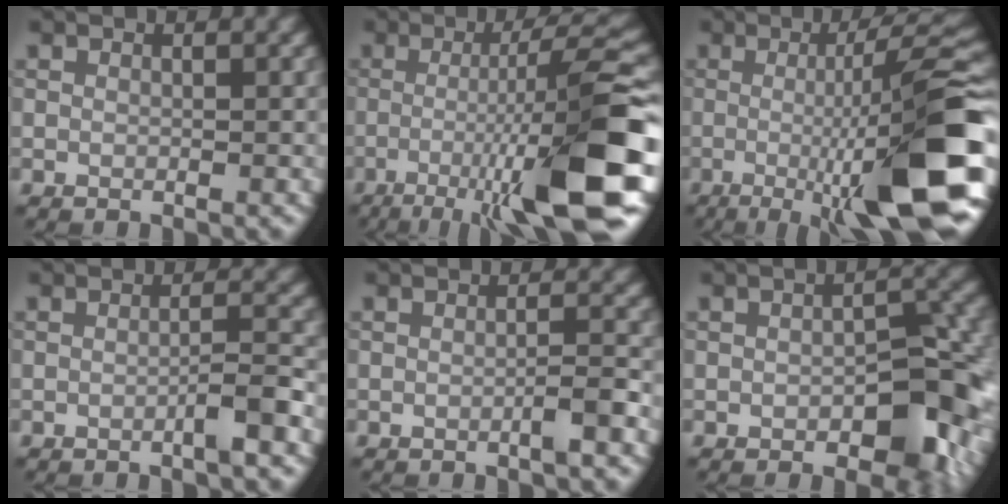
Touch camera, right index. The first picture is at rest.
{"total": 12.8, "force": [-4.2, 1.6, 11.9], "torque": [-0.162, 0.020, -0.069]}
{"total": 14.2, "force": [-2.7, 2.4, 13.7], "torque": [-0.177, 0.010, -0.043]}
{"total": 2.1, "force": [-1.0, 0.1, 1.9], "torque": [-0.028, 0.009, -0.021]}
{"total": 1.6, "force": [-0.7, 0.0, 1.4], "torque": [-0.022, 0.006, -0.017]}
{"total": 6.4, "force": [-2.0, 3.1, 5.3], "torque": [-0.062, 0.005, -0.029]}